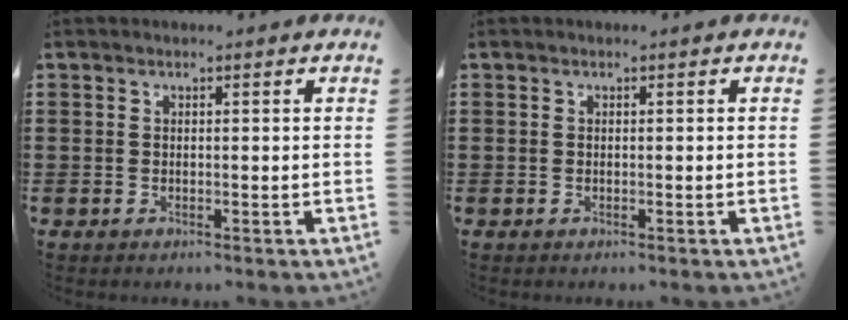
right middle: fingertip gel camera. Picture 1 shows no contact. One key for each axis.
{"total": 0.0}